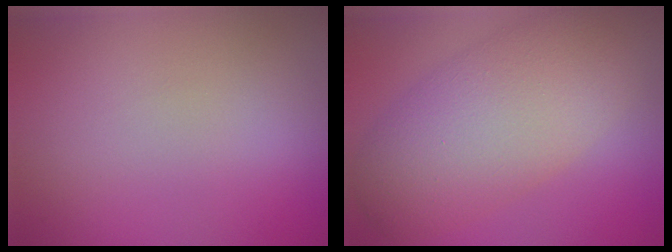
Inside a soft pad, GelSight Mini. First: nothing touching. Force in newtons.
{"total": 8.6, "press": 8.6, "slide": 0.6}